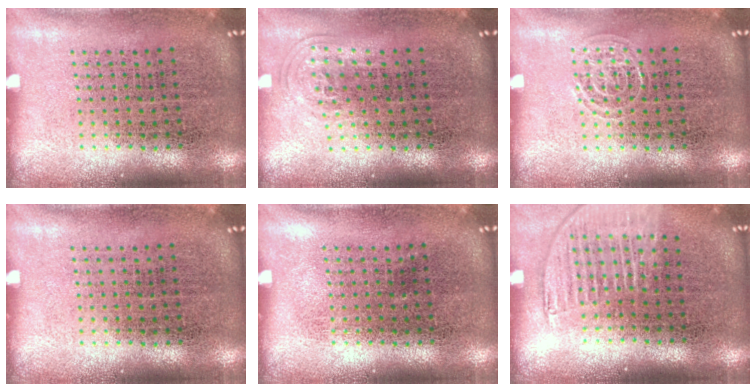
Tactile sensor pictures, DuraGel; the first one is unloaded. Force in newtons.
{"total": 1.1, "press": 0.7, "slide": 0.7}
{"total": 1.3, "press": 1.3, "slide": 0.2}
{"total": 0.0}
{"total": 0.0}
{"total": 1.5, "press": 1.3, "slide": 0.7}